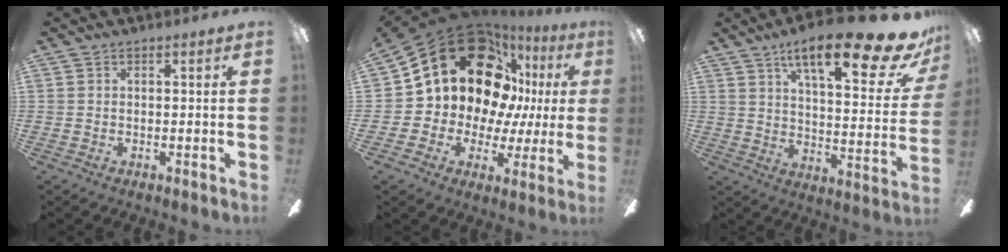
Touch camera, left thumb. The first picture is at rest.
{"total": 25.6, "force": [11.3, 17.7, 14.7], "torque": [-0.254, -0.057, 0.231]}
{"total": 22.3, "force": [14.3, 6.1, 16.0], "torque": [-0.234, -0.087, 0.222]}